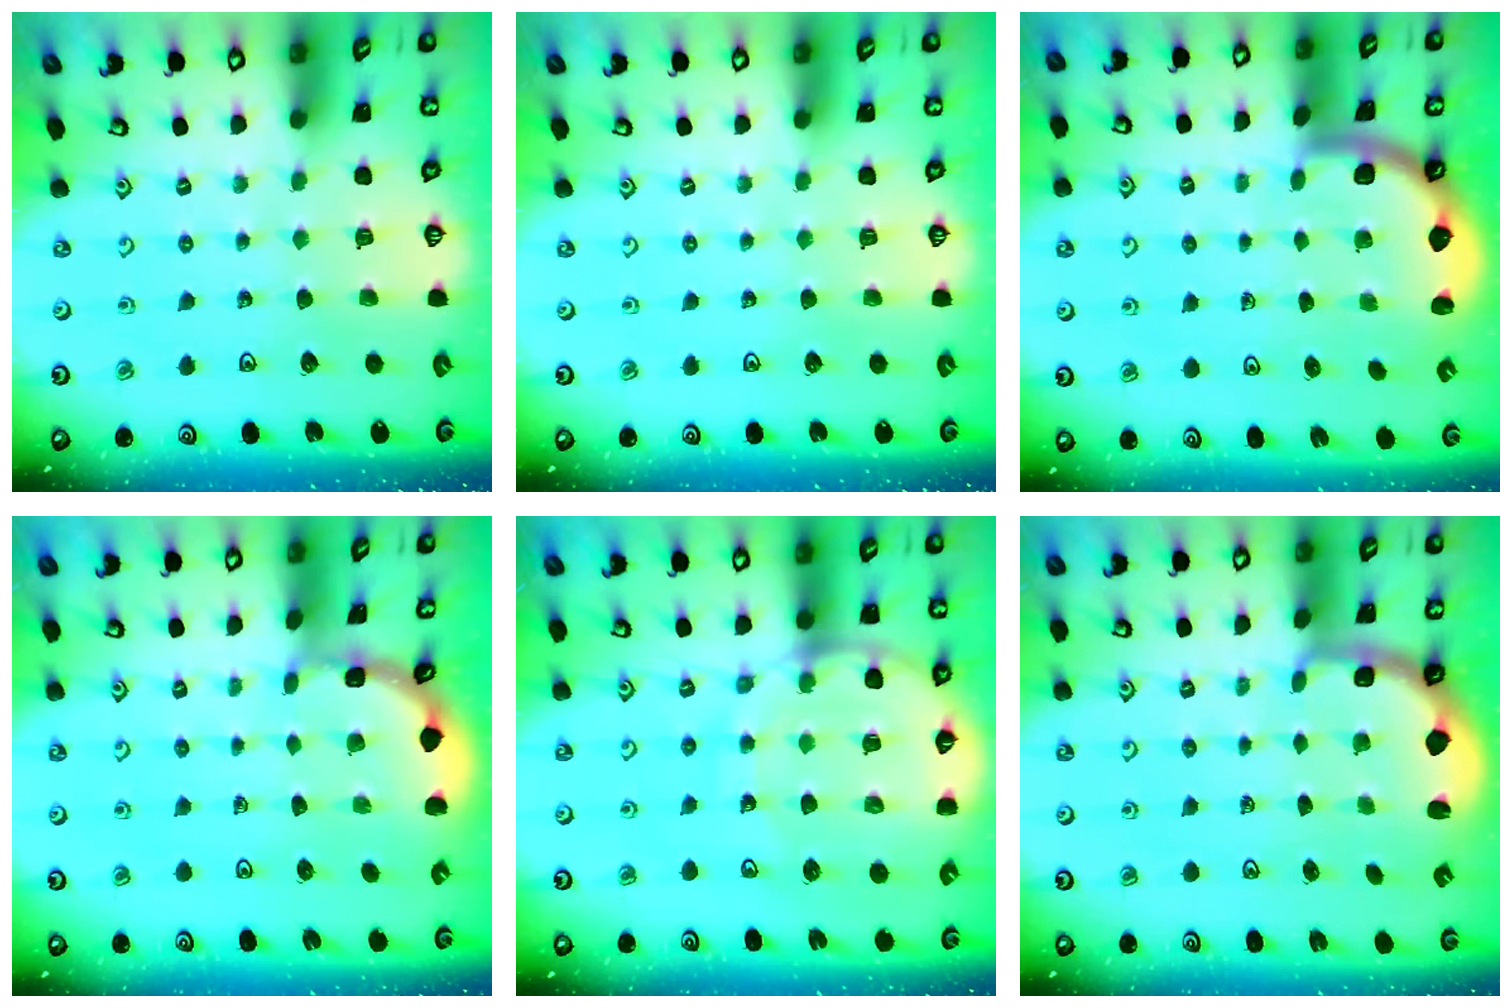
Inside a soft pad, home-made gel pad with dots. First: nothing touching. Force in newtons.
{"total": 0.0}
{"total": 2.0, "press": 2.0, "slide": 0.3}
{"total": 1.5, "press": 1.5, "slide": 0.1}
{"total": 14.4, "press": 14.1, "slide": 3.2}
{"total": 2.1, "press": 1.3, "slide": 1.6}